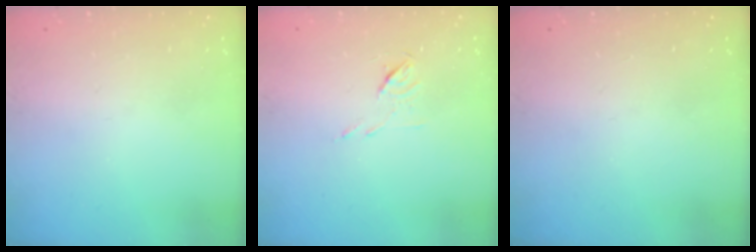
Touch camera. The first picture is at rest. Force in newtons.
{"total": 4.8, "press": 4.7, "slide": 1.0}
{"total": 0.0}